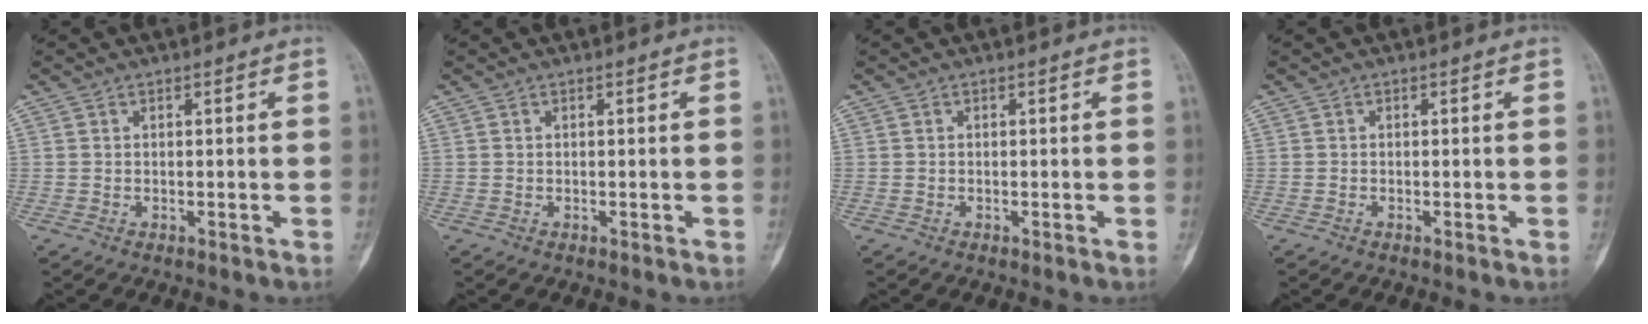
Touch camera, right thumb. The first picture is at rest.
{"total": 0.0}
{"total": 0.0}
{"total": 0.0}